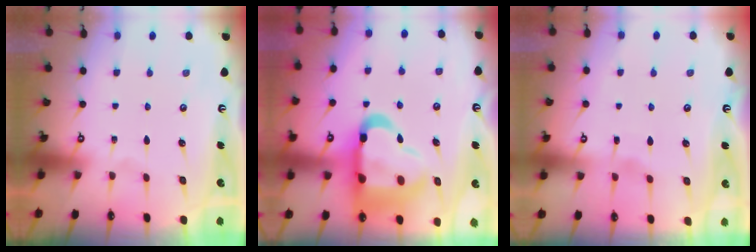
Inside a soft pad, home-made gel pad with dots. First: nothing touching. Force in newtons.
{"total": 23.8, "press": 23.7, "slide": 2.6}
{"total": 2.6, "press": 2.6, "slide": 0.4}